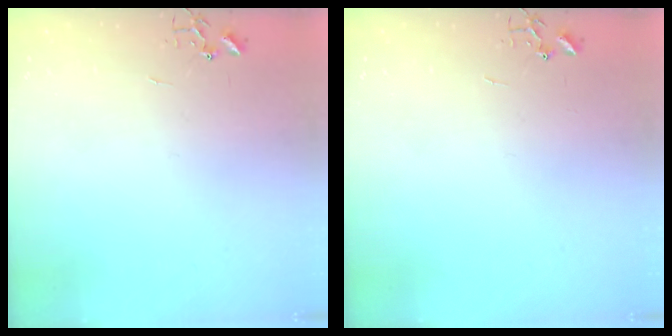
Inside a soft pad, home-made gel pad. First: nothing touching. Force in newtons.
{"total": 0.0}